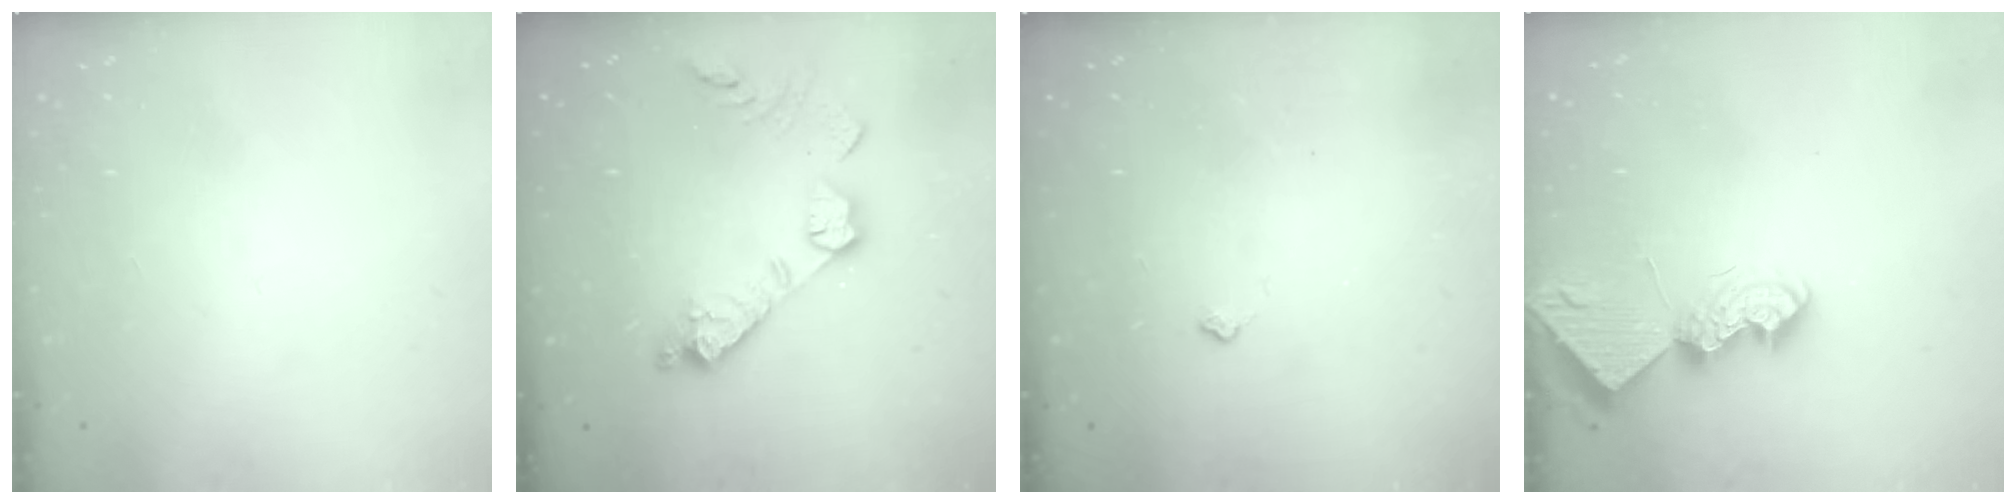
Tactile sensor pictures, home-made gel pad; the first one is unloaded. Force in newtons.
{"total": 14.1, "press": 14.1, "slide": 1.1}
{"total": 2.7, "press": 2.6, "slide": 0.4}
{"total": 8.7, "press": 8.6, "slide": 1.1}